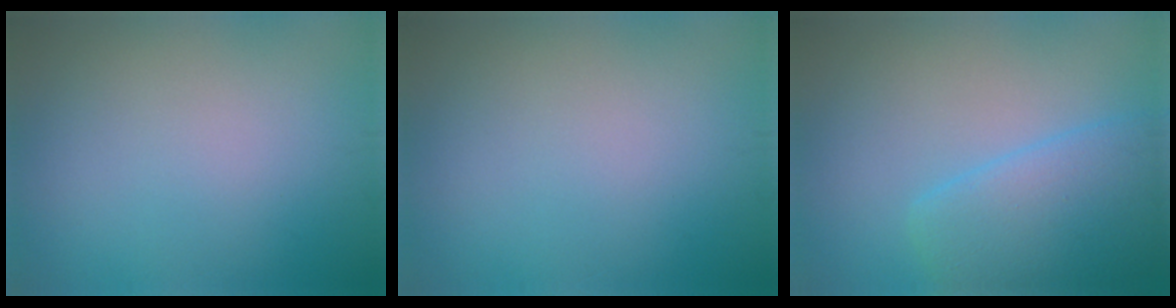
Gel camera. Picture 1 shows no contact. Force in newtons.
{"total": 0.0}
{"total": 5.2, "press": 5.2, "slide": 0.3}